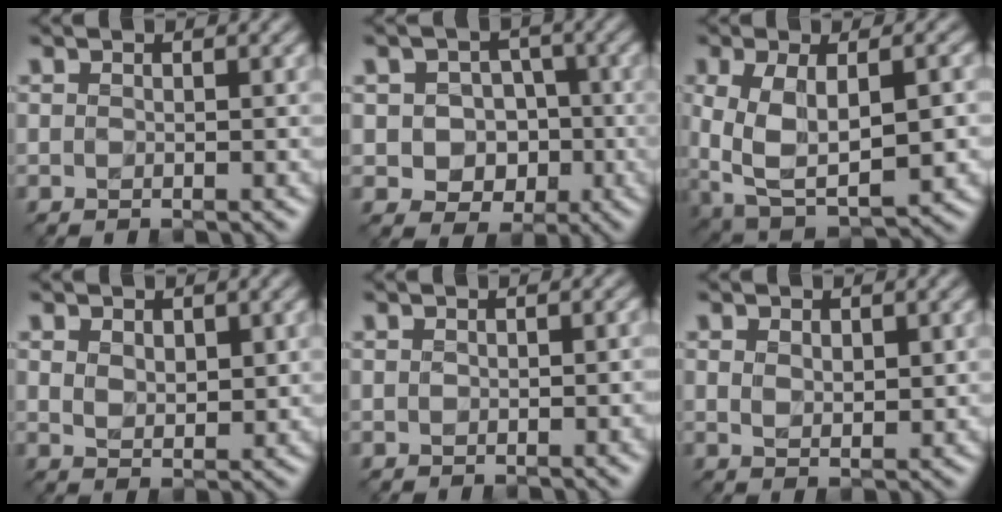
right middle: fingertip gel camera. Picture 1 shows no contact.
{"total": 4.8, "force": [-0.7, 4.1, 2.4], "torque": [-0.017, 0.000, -0.024]}
{"total": 8.4, "force": [-0.7, 4.2, 7.2], "torque": [-0.142, -0.015, -0.003]}
{"total": 2.4, "force": [1.0, 1.5, 1.6], "torque": [-0.031, -0.007, 0.023]}
{"total": 2.3, "force": [-0.3, 1.2, 1.9], "torque": [-0.024, -0.006, -0.001]}
{"total": 1.9, "force": [0.7, 1.2, 1.4], "torque": [-0.025, -0.005, 0.016]}